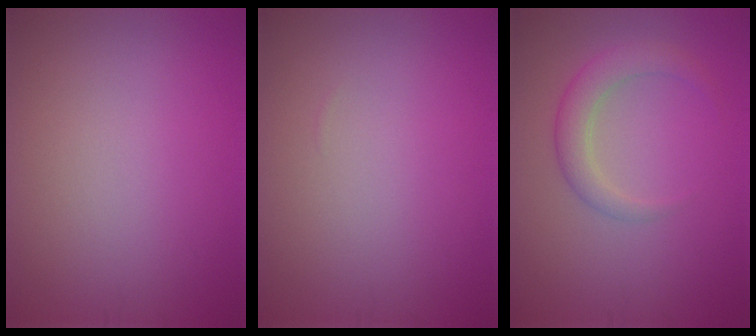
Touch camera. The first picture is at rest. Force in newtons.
{"total": 0.0}
{"total": 2.8, "press": 2.8, "slide": 0.2}